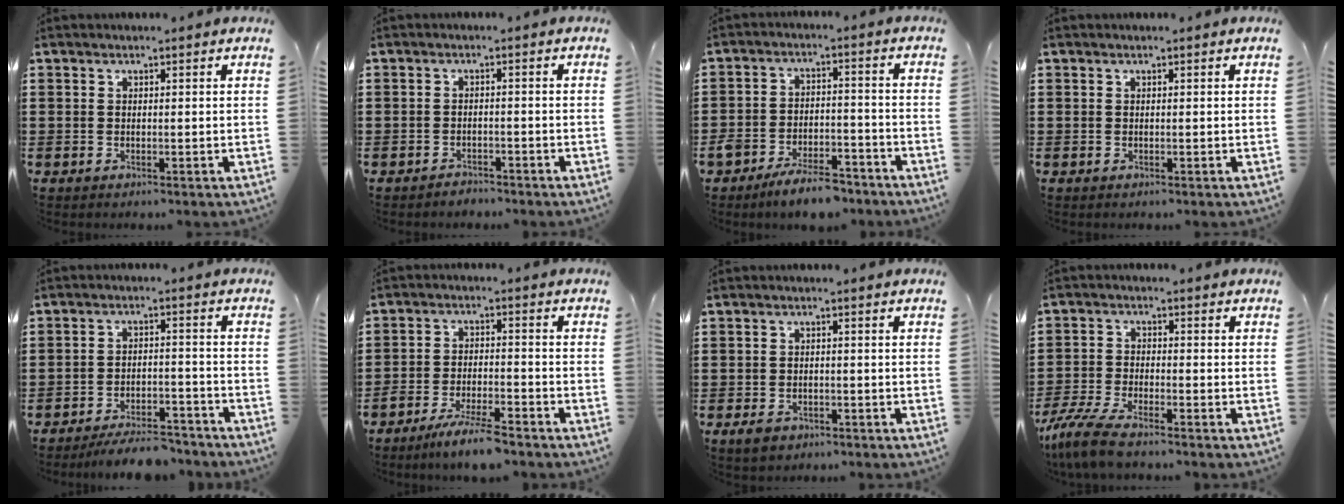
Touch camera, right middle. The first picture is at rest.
{"total": 1.7, "force": [-1.6, 0.3, -0.1], "torque": [-0.004, 0.003, -0.037]}
{"total": 7.1, "force": [-6.3, 1.8, 2.7], "torque": [-0.056, 0.012, -0.124]}
{"total": 0.0}
{"total": 5.8, "force": [-5.4, 0.8, 1.9], "torque": [-0.034, 0.003, -0.106]}
{"total": 6.0, "force": [-5.4, 0.2, 2.5], "torque": [-0.059, -0.008, -0.106]}
{"total": 2.0, "force": [-1.5, 1.1, 0.7], "torque": [-0.017, 0.001, -0.032]}
{"total": 5.5, "force": [-4.8, 0.7, 2.7], "torque": [-0.078, -0.014, -0.099]}